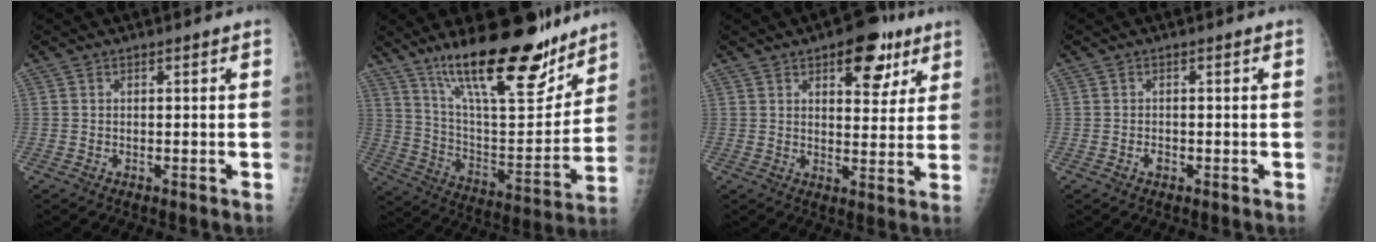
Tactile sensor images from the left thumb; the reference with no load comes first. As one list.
[{"total": 29.8, "force": [20.5, 9.0, 19.7], "torque": [-0.275, -0.084, 0.335]}, {"total": 13.6, "force": [7.5, 6.2, 9.4], "torque": [-0.088, -0.026, 0.105]}, {"total": 1.0, "force": [-0.4, 0.7, 0.6], "torque": [-0.007, 0.002, -0.007]}]